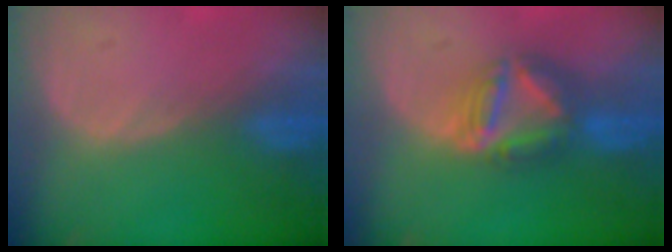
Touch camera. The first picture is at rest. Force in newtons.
{"total": 7.8, "press": 6.7, "slide": 4.1}